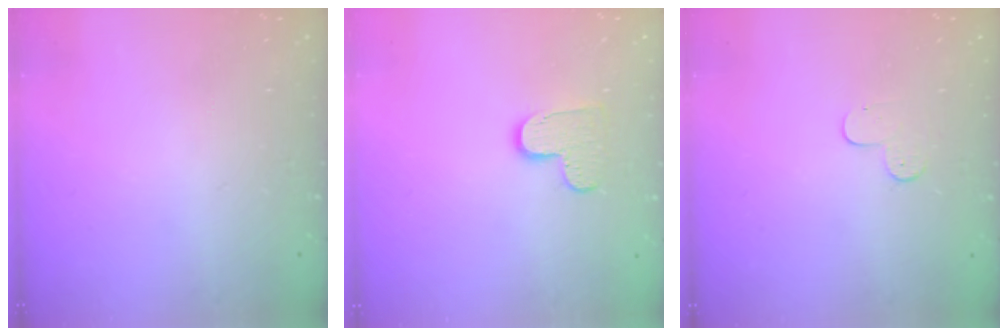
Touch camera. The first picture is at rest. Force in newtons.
{"total": 7.0, "press": 7.0, "slide": 0.3}
{"total": 3.9, "press": 3.8, "slide": 0.3}